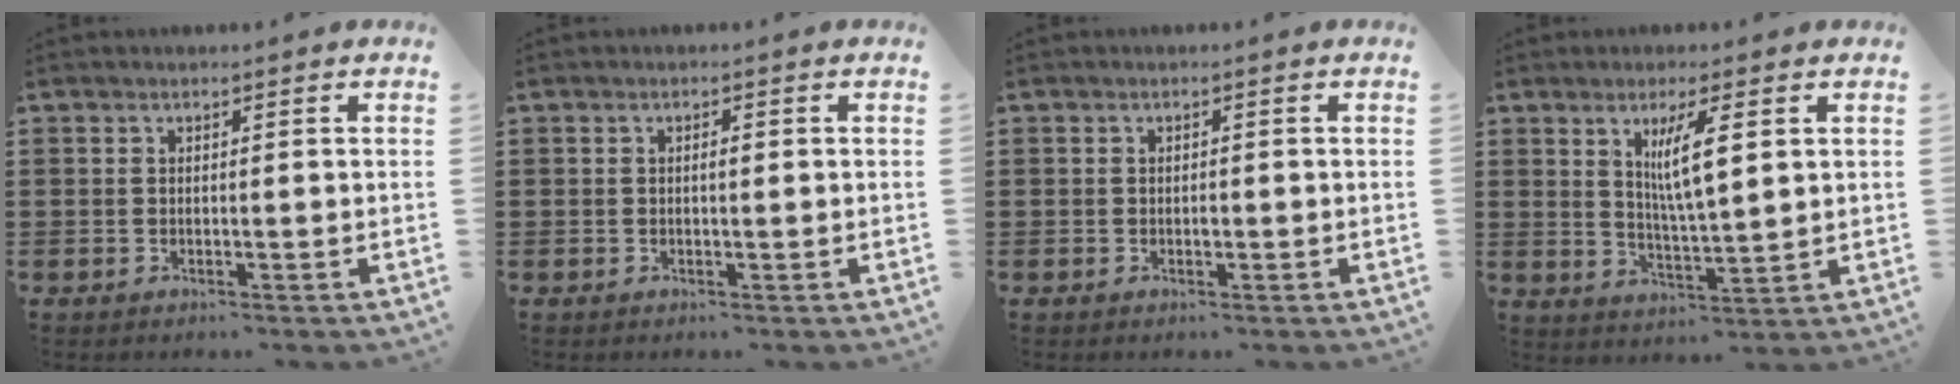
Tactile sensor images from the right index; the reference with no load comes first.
{"total": 1.1, "force": [0.1, 0.3, 1.0], "torque": [-0.019, 0.000, 0.001]}
{"total": 0.8, "force": [-0.2, 0.4, 0.7], "torque": [-0.014, 0.000, -0.004]}
{"total": 6.6, "force": [2.2, 1.4, 6.0], "torque": [-0.114, 0.002, 0.033]}